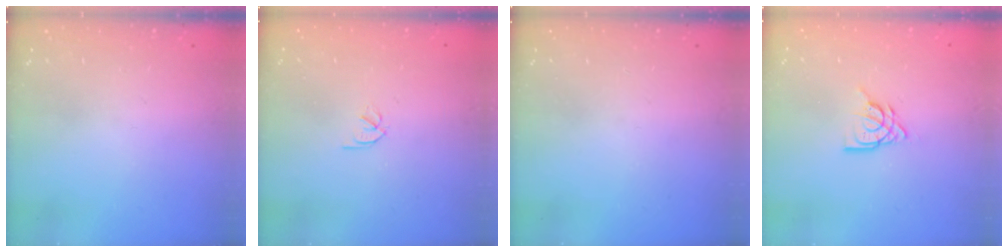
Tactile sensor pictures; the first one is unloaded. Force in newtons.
{"total": 1.8, "press": 1.7, "slide": 0.5}
{"total": 0.0}
{"total": 9.2, "press": 9.1, "slide": 0.8}